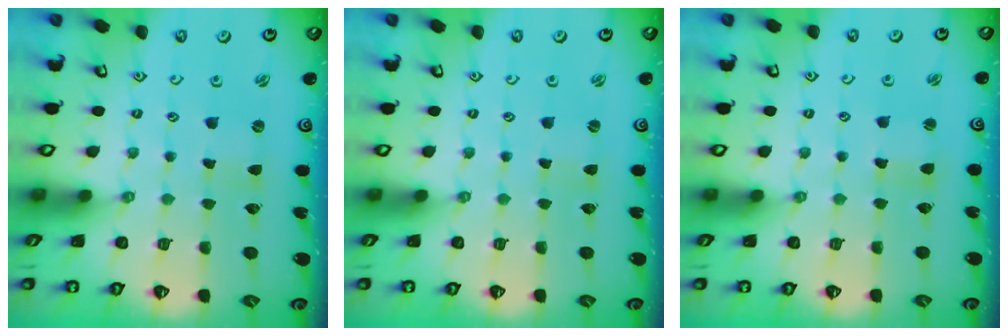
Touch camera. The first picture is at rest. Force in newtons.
{"total": 0.0}
{"total": 1.4, "press": 1.4, "slide": 0.2}